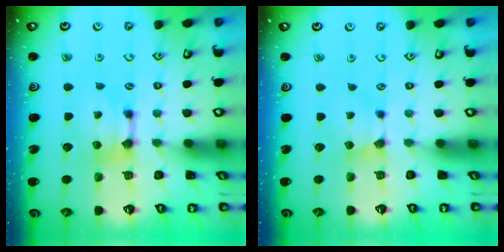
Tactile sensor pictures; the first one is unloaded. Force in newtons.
{"total": 1.8, "press": 1.7, "slide": 0.5}